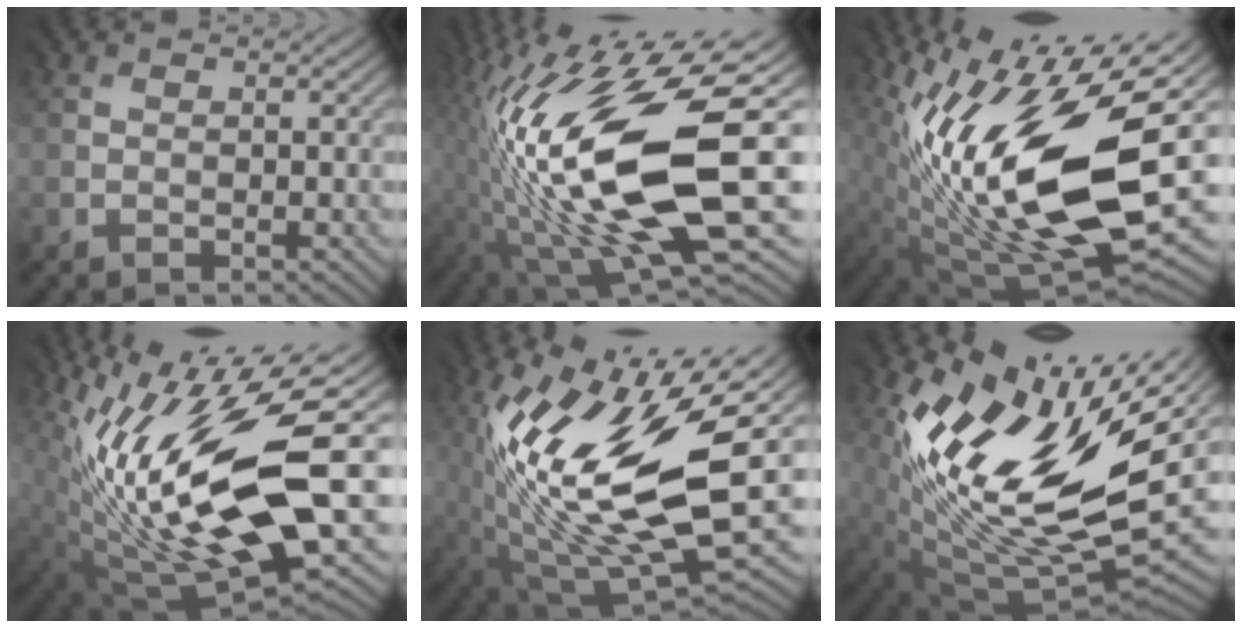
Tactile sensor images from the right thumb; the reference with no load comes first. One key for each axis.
{"total": 17.9, "fx": -2.2, "fy": 5.4, "fz": 16.9, "tx": -0.331, "ty": -0.006, "tz": -0.039}
{"total": 19.5, "fx": 0.8, "fy": 8.1, "fz": 17.7, "tx": -0.333, "ty": -0.011, "tz": 0.017}
{"total": 18.2, "fx": 0.9, "fy": 6.3, "fz": 17.1, "tx": -0.324, "ty": -0.003, "tz": 0.023}
{"total": 18.7, "fx": 0.7, "fy": 7.0, "fz": 17.3, "tx": -0.331, "ty": -0.001, "tz": 0.008}
{"total": 19.4, "fx": 4.4, "fy": 8.8, "fz": 16.7, "tx": -0.305, "ty": -0.023, "tz": 0.094}